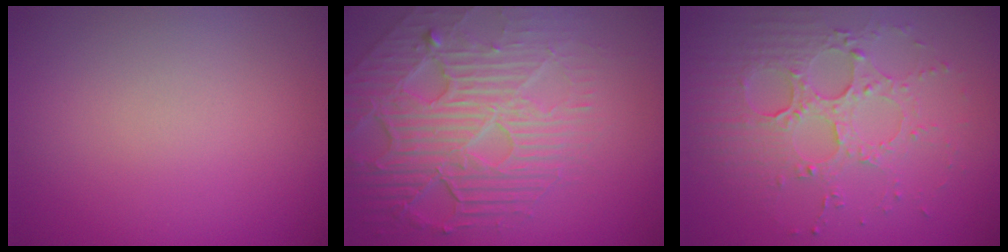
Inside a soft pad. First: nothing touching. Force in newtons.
{"total": 8.0, "press": 5.5, "slide": 5.8}
{"total": 4.0, "press": 3.7, "slide": 1.4}